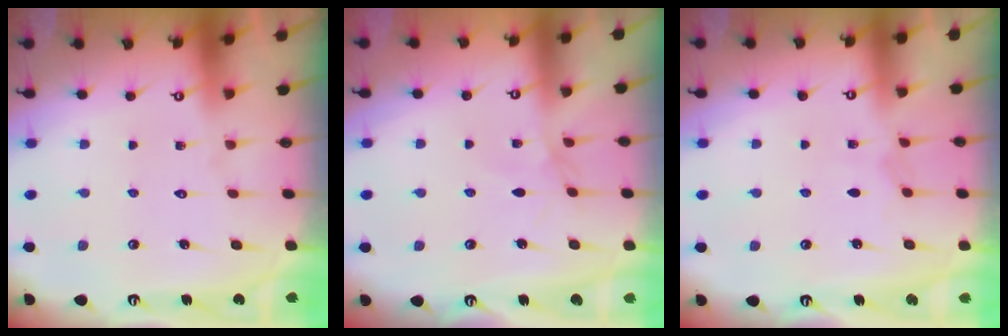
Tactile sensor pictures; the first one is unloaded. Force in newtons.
{"total": 1.7, "press": 1.7, "slide": 0.4}
{"total": 3.0, "press": 3.0, "slide": 0.5}